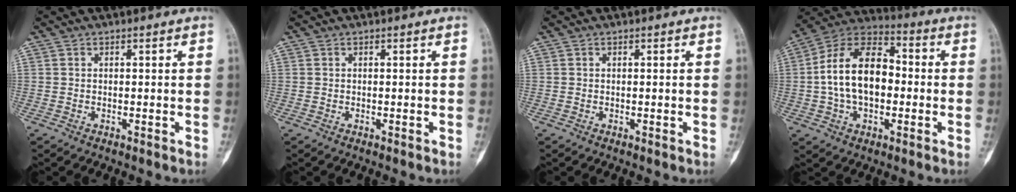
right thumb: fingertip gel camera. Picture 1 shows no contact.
{"total": 0.0}
{"total": 0.0}
{"total": 16.5, "force": [-0.3, 10.3, 12.9], "torque": [-0.209, 0.038, -0.015]}